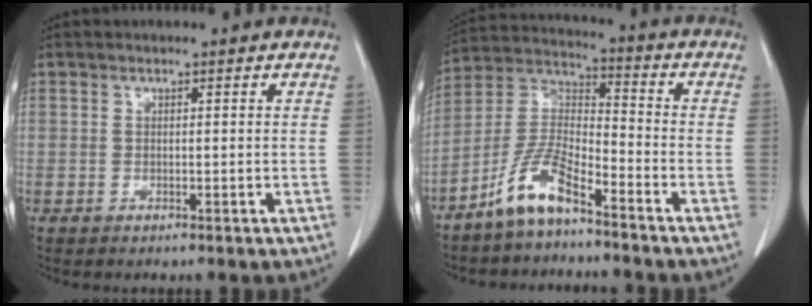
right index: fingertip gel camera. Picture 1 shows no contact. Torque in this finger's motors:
{"motor_torque": [1.33, -0.80, 0.24, 0.16]}